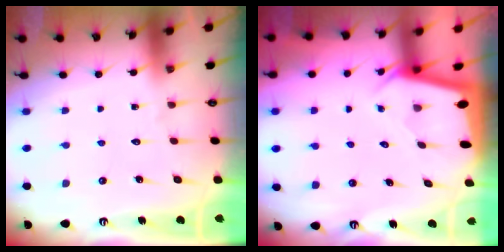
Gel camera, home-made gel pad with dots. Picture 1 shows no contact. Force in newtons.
{"total": 1.8, "press": 1.8, "slide": 0.1}